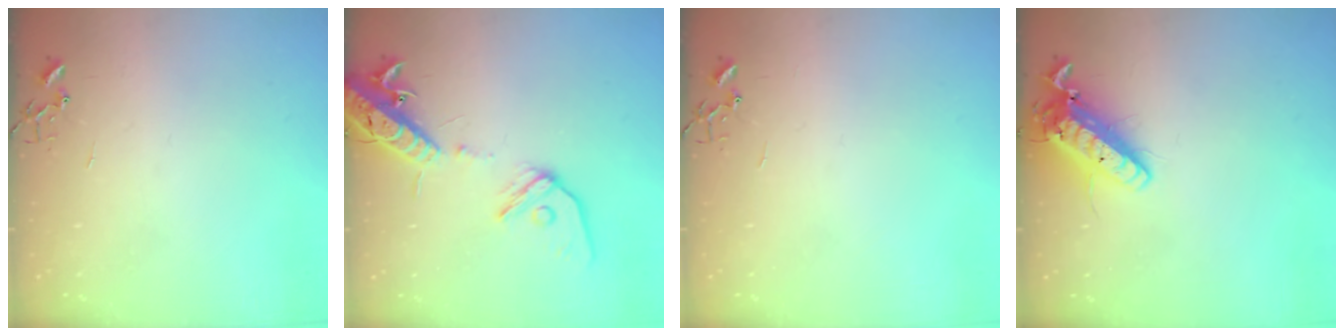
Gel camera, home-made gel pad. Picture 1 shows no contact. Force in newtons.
{"total": 15.4, "press": 15.0, "slide": 3.5}
{"total": 0.0}
{"total": 15.3, "press": 15.1, "slide": 2.8}